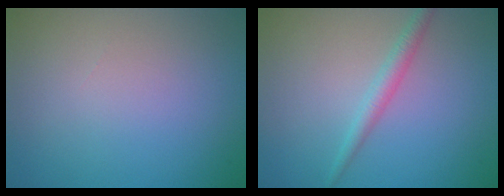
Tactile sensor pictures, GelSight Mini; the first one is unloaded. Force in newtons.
{"total": 1.8, "press": 1.8, "slide": 0.1}